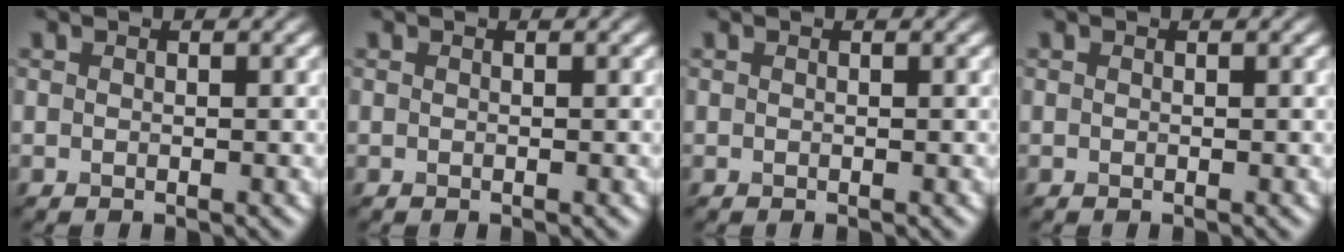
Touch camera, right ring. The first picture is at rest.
{"total": 0.0}
{"total": 0.0}
{"total": 0.0}